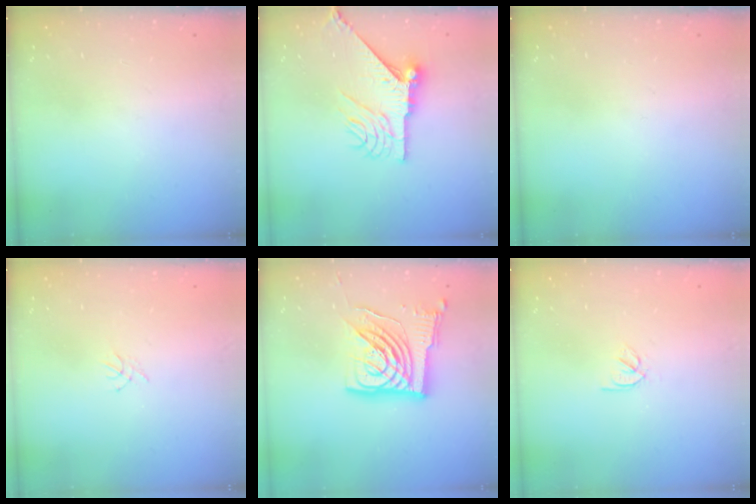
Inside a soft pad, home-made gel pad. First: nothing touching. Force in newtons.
{"total": 13.4, "press": 13.4, "slide": 1.2}
{"total": 0.0}
{"total": 0.5, "press": 0.4, "slide": 0.3}
{"total": 16.6, "press": 16.4, "slide": 2.1}
{"total": 2.5, "press": 2.4, "slide": 0.7}